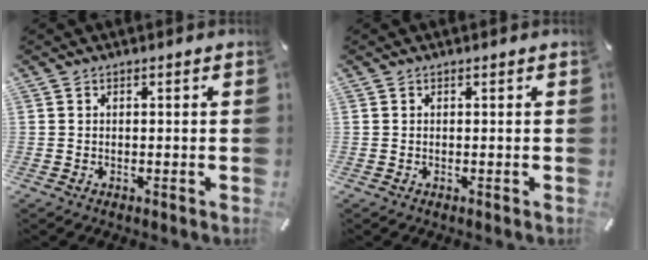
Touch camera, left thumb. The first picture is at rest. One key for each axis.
{"total": 0.0}